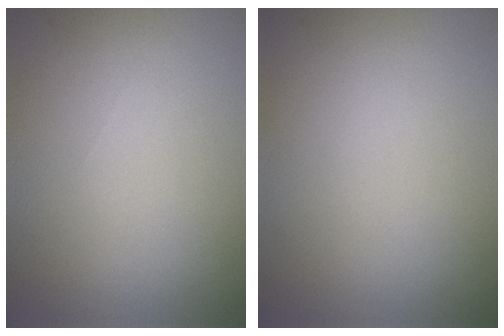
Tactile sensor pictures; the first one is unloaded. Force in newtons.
{"total": 0.0}